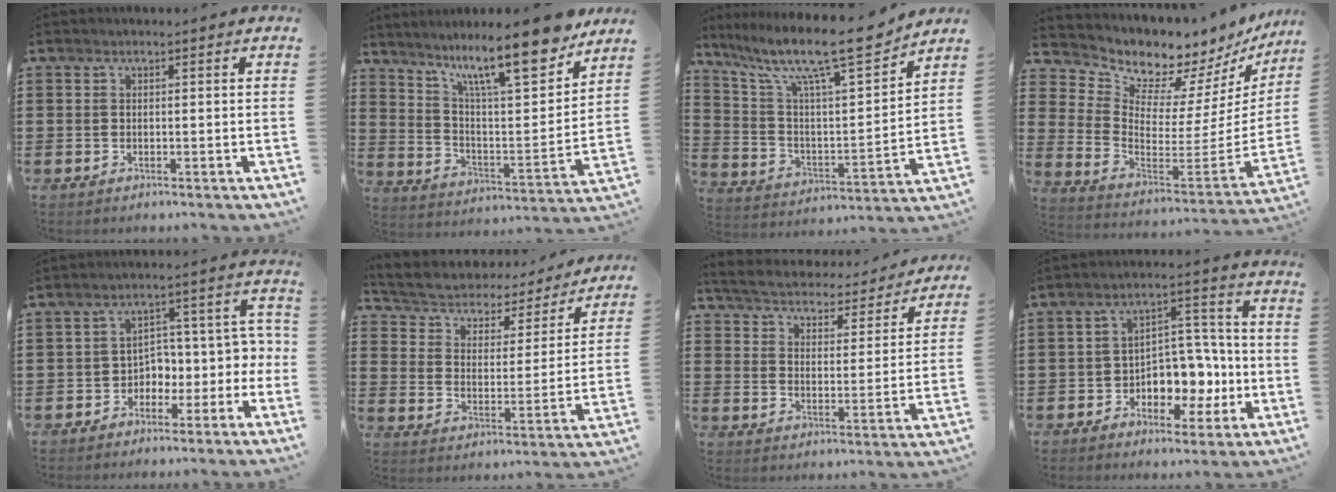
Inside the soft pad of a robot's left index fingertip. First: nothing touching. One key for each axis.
{"total": 13.5, "fx": 10.3, "fy": 2.3, "fz": 8.4, "tx": -0.160, "ty": -0.053, "tz": 0.171}
{"total": 13.2, "fx": 10.5, "fy": 1.5, "fz": 7.8, "tx": -0.166, "ty": -0.073, "tz": 0.170}
{"total": 6.2, "fx": 6.0, "fy": 1.6, "fz": 0.1, "tx": -0.048, "ty": -0.067, "tz": 0.101}
{"total": 4.0, "fx": -2.3, "fy": 3.1, "fz": 0.8, "tx": -0.030, "ty": -0.005, "tz": -0.051}
{"total": 3.6, "fx": 3.3, "fy": 1.4, "fz": 0.4, "tx": -0.032, "ty": -0.030, "tz": 0.047}
{"total": 3.9, "fx": 3.9, "fy": 0.1, "fz": 0.2, "tx": -0.030, "ty": -0.033, "tz": 0.060}
{"total": 6.9, "fx": -1.9, "fy": 5.4, "fz": 3.9, "tx": -0.062, "ty": 0.009, "tz": -0.035}